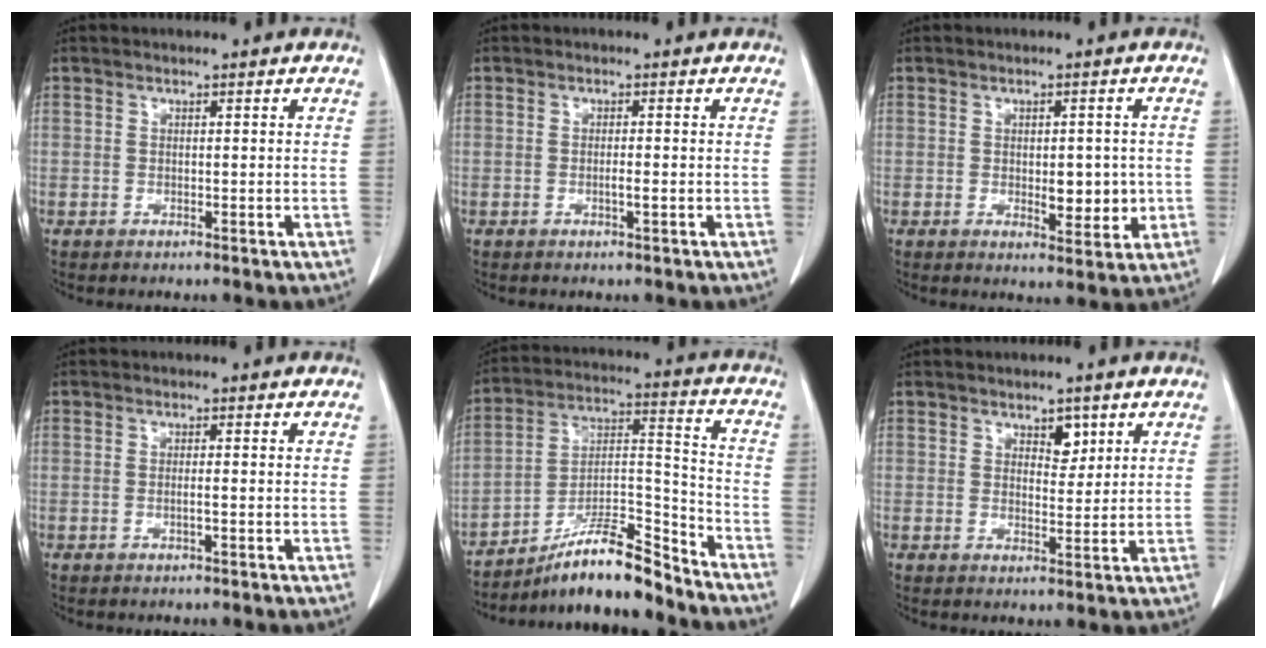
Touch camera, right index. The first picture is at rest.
{"total": 1.1, "force": [-0.3, 0.0, 1.0], "torque": [-0.021, -0.001, -0.005]}
{"total": 5.1, "force": [-0.4, 2.4, 4.4], "torque": [-0.056, -0.006, 0.003]}
{"total": 1.9, "force": [-0.5, -0.5, 1.8], "torque": [-0.036, -0.002, -0.011]}
{"total": 13.5, "force": [-11.9, 1.4, 6.2], "torque": [-0.106, 0.027, -0.205]}
{"total": 2.9, "force": [1.7, 1.6, 1.8], "torque": [-0.022, -0.001, 0.028]}